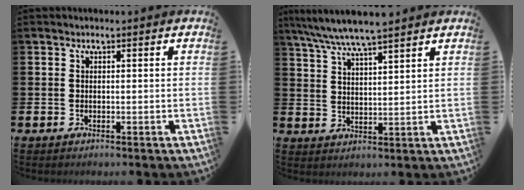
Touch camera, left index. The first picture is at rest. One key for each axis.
{"total": 6.7, "fx": 6.2, "fy": 0.4, "fz": 2.5, "tx": -0.072, "ty": -0.022, "tz": 0.113}